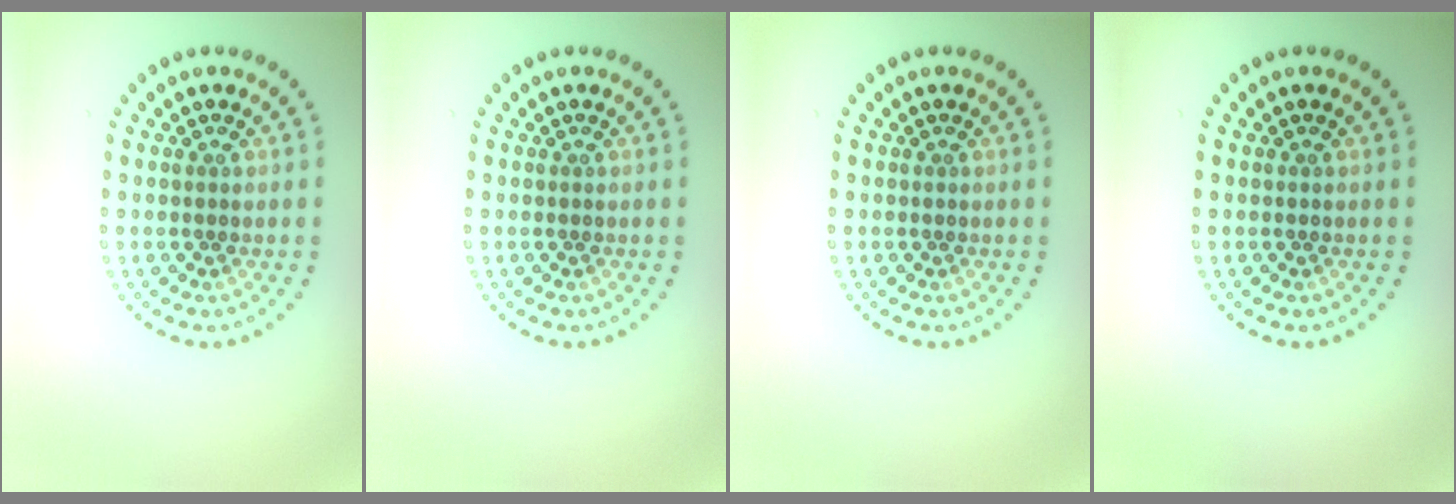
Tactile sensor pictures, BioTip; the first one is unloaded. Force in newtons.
{"total": 0.0}
{"total": 0.0}
{"total": 0.0}